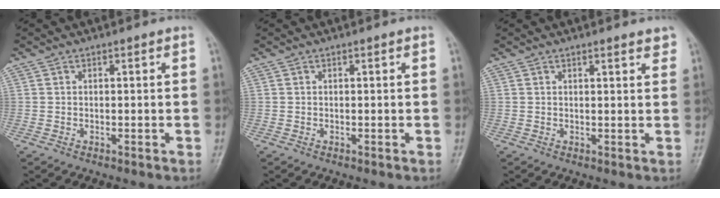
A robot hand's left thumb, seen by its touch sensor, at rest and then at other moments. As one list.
[{"total": 0.0}, {"total": 2.5, "force": [1.9, 0.5, 1.5], "torque": [-0.010, -0.006, 0.022]}]